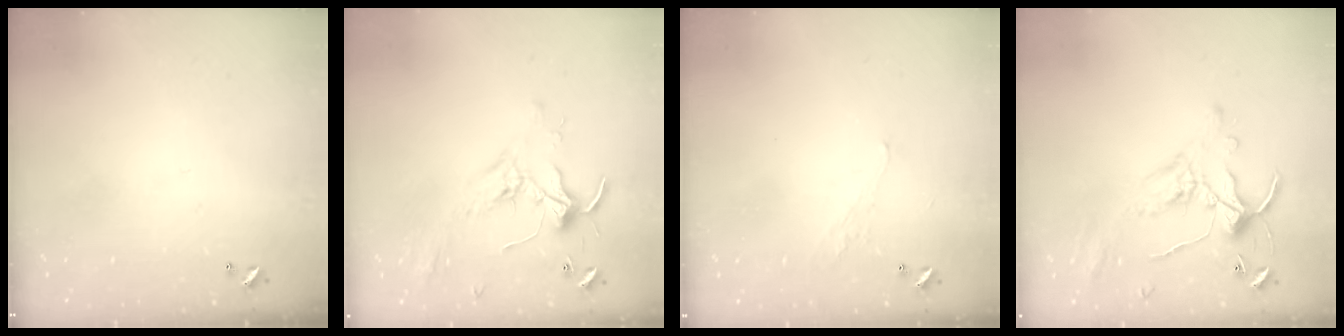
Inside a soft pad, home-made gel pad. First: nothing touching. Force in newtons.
{"total": 2.1, "press": 2.1, "slide": 0.4}
{"total": 0.5, "press": 0.1, "slide": 0.5}
{"total": 1.0, "press": 0.2, "slide": 1.0}